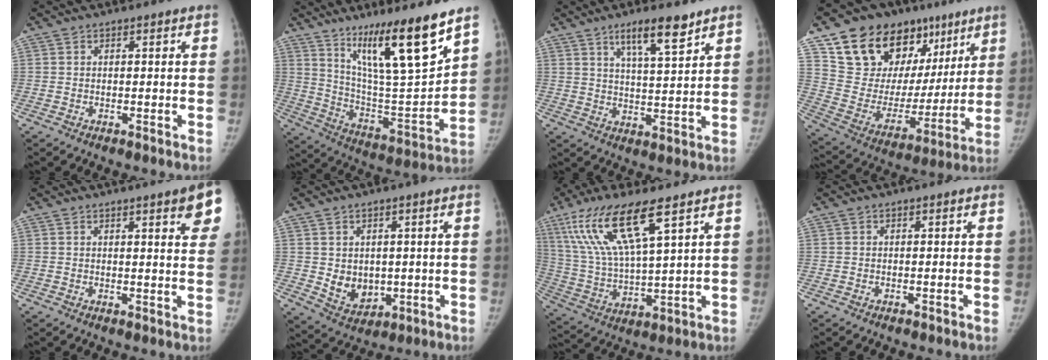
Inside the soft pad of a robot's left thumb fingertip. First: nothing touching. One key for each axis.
{"total": 20.2, "fx": 13.0, "fy": 3.0, "fz": 15.2, "tx": -0.223, "ty": -0.085, "tz": 0.229}
{"total": 8.6, "fx": 5.8, "fy": 1.7, "fz": 6.2, "tx": -0.095, "ty": -0.035, "tz": 0.101}
{"total": 26.9, "fx": 14.7, "fy": 16.8, "fz": 15.2, "tx": -0.195, "ty": -0.004, "tz": 0.259}
{"total": 8.9, "fx": 4.7, "fy": 1.7, "fz": 7.4, "tx": -0.069, "ty": -0.016, "tz": 0.051}
{"total": 6.8, "fx": 0.1, "fy": 5.5, "fz": 4.0, "tx": -0.038, "ty": -0.015, "tz": 0.025}
{"total": 17.1, "fx": 9.2, "fy": 3.8, "fz": 13.9, "tx": -0.291, "ty": -0.031, "tz": 0.187}
{"total": 0.0}